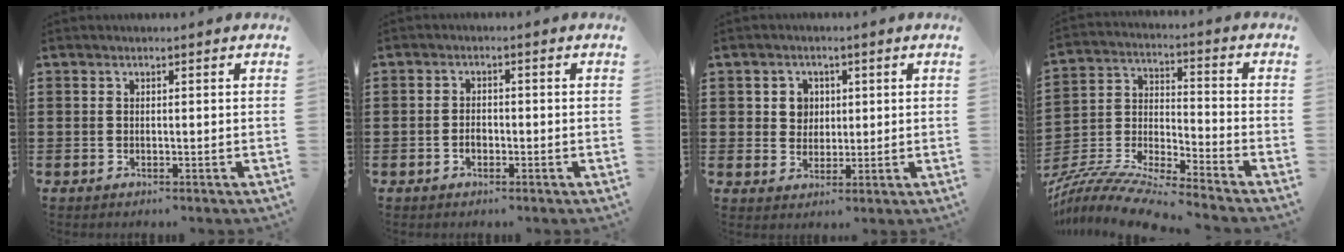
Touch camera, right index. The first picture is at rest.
{"total": 1.7, "force": [-0.7, 1.0, 1.2], "torque": [-0.024, 0.001, -0.013]}
{"total": 3.4, "force": [0.8, 3.2, 0.9], "torque": [-0.031, 0.012, 0.012]}
{"total": 8.9, "force": [-8.6, 0.0, 2.4], "torque": [-0.063, -0.005, -0.177]}